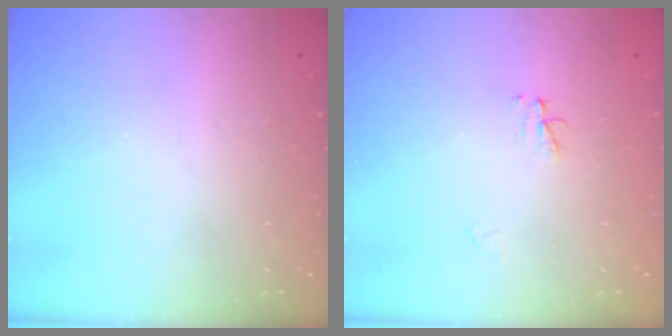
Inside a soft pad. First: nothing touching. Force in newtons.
{"total": 3.0, "press": 3.0, "slide": 0.4}